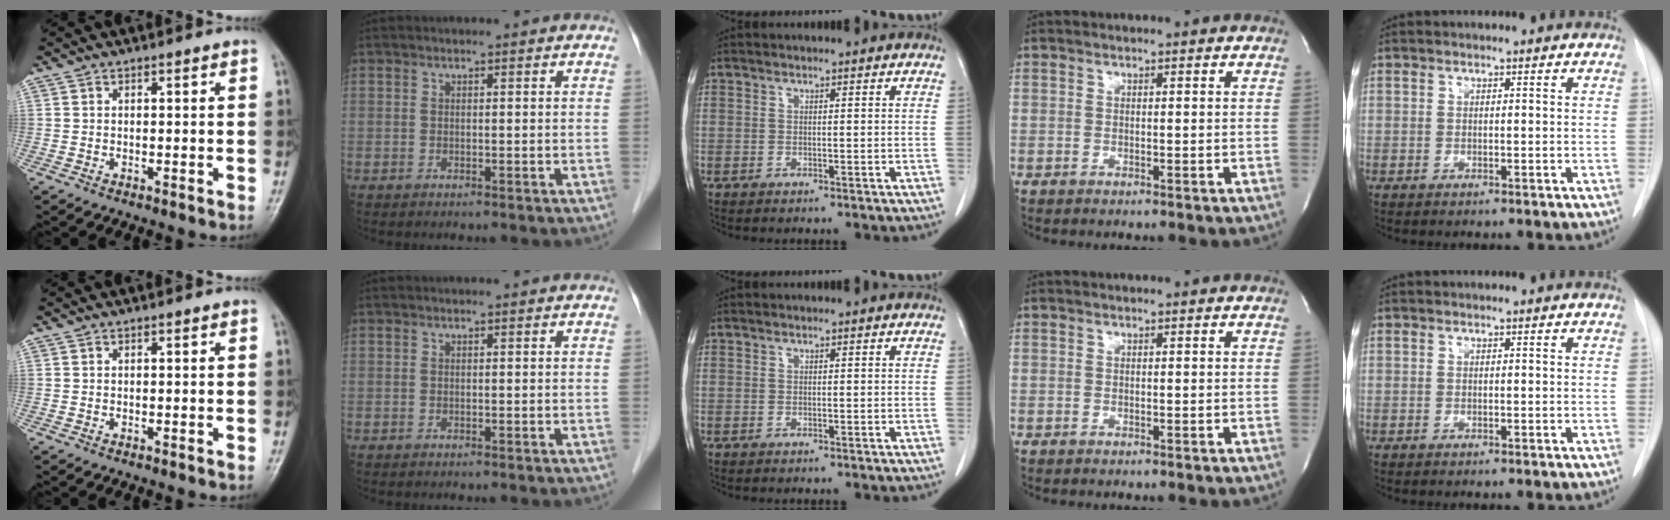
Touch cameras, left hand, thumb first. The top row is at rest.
{}